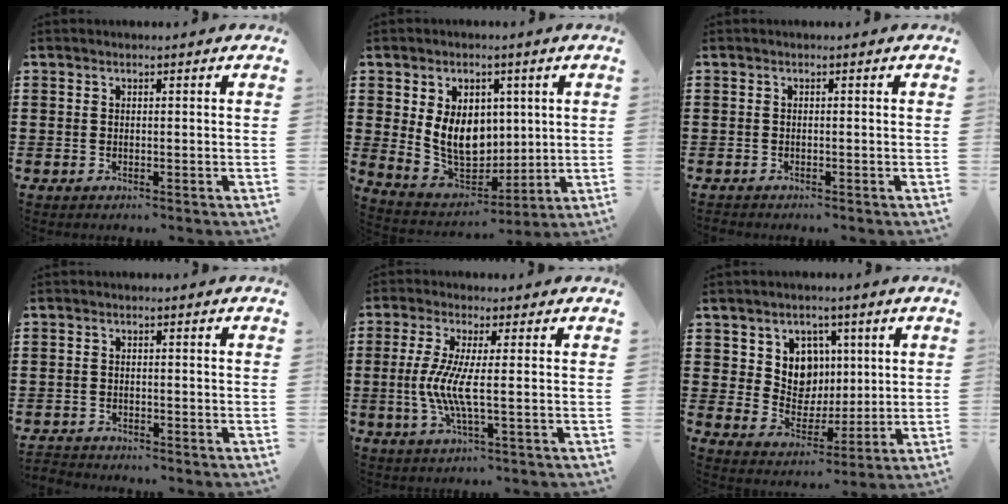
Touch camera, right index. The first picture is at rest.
{"total": 9.6, "force": [1.3, 7.2, 6.3], "torque": [-0.131, 0.006, 0.022]}
{"total": 0.5, "force": [-0.5, 0.1, 0.0], "torque": [-0.001, 0.000, -0.011]}
{"total": 1.4, "force": [-1.4, 0.1, -0.2], "torque": [-0.002, 0.001, -0.030]}
{"total": 6.4, "force": [-0.6, 0.5, 6.3], "torque": [-0.145, -0.016, -0.021]}
{"total": 7.4, "force": [2.6, 6.6, 2.2], "torque": [-0.065, -0.001, 0.048]}